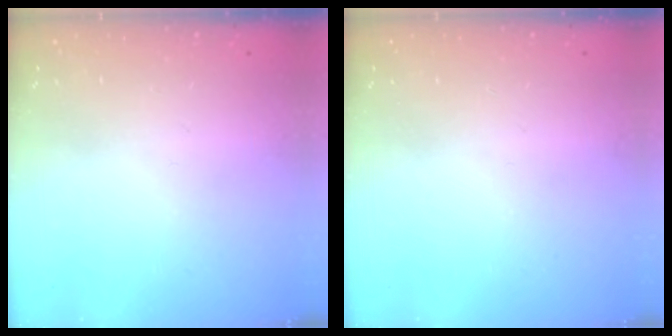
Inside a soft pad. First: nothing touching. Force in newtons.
{"total": 0.0}